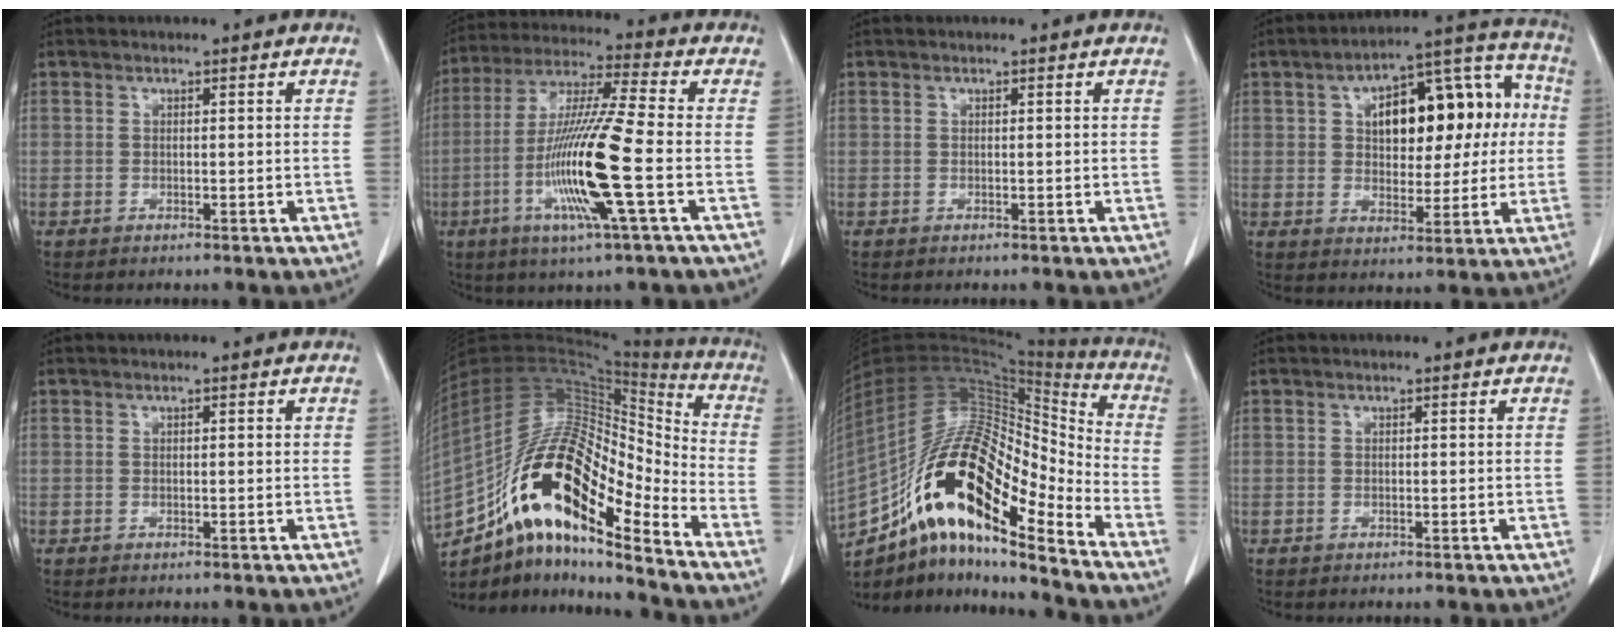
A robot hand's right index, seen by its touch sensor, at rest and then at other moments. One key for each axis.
{"total": 15.3, "fx": -4.0, "fy": -0.5, "fz": 14.8, "tx": -0.300, "ty": -0.014, "tz": -0.084}
{"total": 0.0}
{"total": 18.0, "fx": 3.1, "fy": 8.8, "fz": 15.4, "tx": -0.223, "ty": 0.052, "tz": 0.050}
{"total": 0.6, "fx": 0.2, "fy": 0.1, "fz": 0.6, "tx": -0.012, "ty": 0.001, "tz": 0.003}
{"total": 22.9, "fx": -13.4, "fy": 5.9, "fz": 17.5, "tx": -0.348, "ty": 0.015, "tz": -0.236}
{"total": 25.1, "fx": -14.3, "fy": 6.6, "fz": 19.5, "tx": -0.385, "ty": 0.009, "tz": -0.252}
{"total": 0.0}